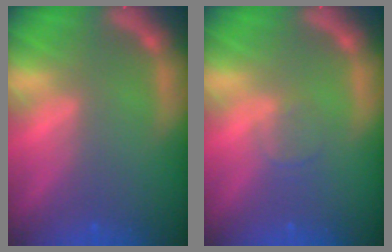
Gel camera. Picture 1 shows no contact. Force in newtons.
{"total": 1.4}